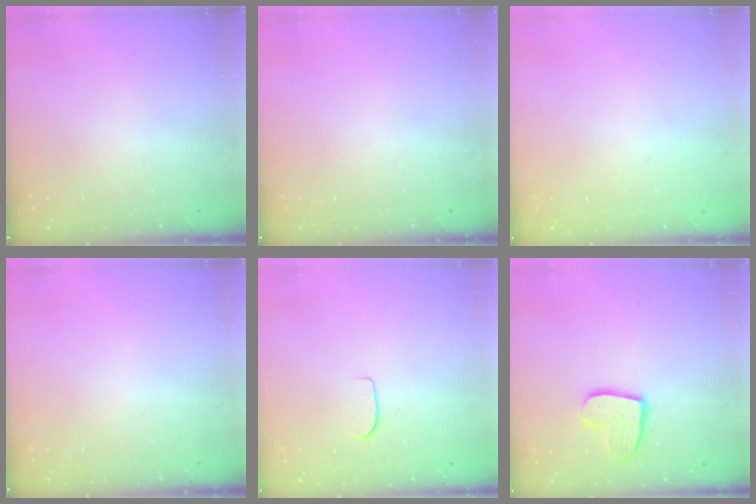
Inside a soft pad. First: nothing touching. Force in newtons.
{"total": 0.0}
{"total": 0.0}
{"total": 0.0}
{"total": 4.8, "press": 4.7, "slide": 0.6}
{"total": 12.0, "press": 11.9, "slide": 0.9}